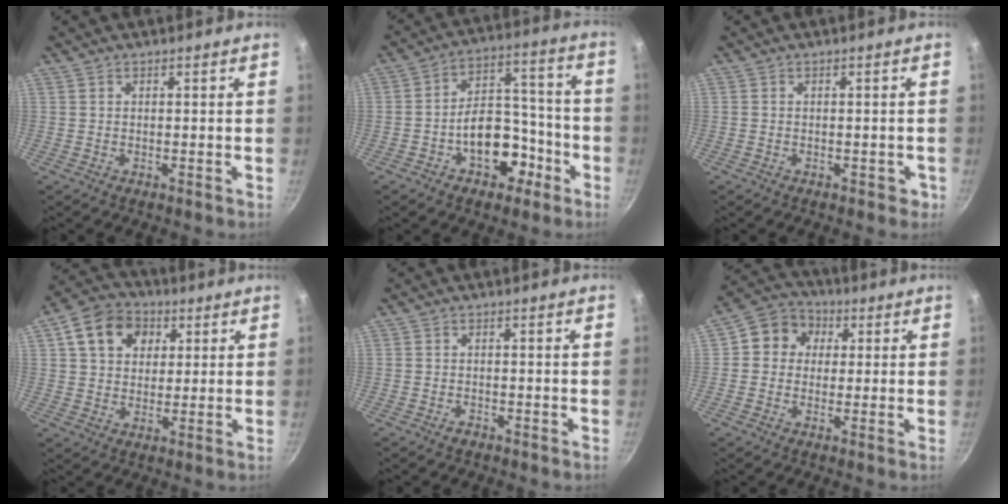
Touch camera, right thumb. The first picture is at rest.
{"total": 13.1, "force": [-5.6, 8.6, 8.1], "torque": [-0.076, 0.070, -0.078]}
{"total": 2.0, "force": [-0.9, 1.4, 1.0], "torque": [0.004, 0.017, -0.003]}
{"total": 11.5, "force": [4.0, 8.9, 6.0], "torque": [-0.080, 0.005, 0.053]}
{"total": 1.2, "force": [-0.9, 0.7, 0.5], "torque": [-0.012, 0.009, -0.017]}
{"total": 8.5, "force": [1.7, 7.5, 3.4], "torque": [-0.025, 0.012, 0.006]}